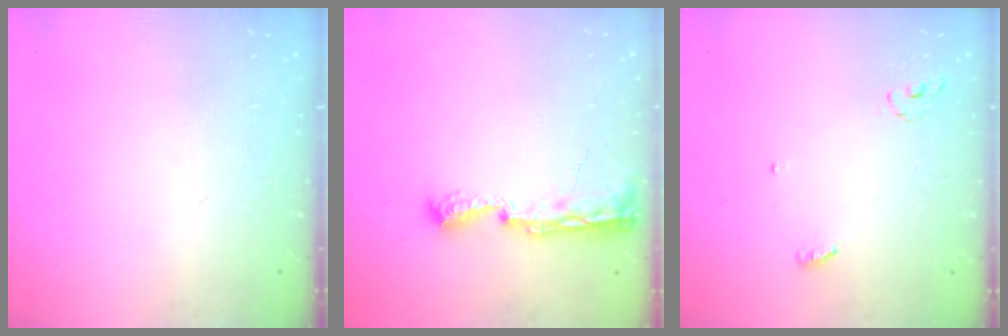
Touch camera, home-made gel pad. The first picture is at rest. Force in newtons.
{"total": 7.9, "press": 7.8, "slide": 0.8}
{"total": 3.6, "press": 3.5, "slide": 0.3}